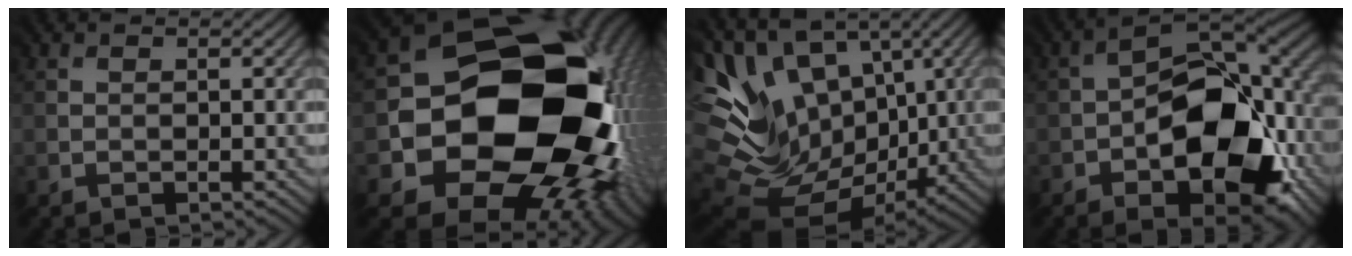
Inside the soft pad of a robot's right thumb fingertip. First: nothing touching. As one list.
[{"total": 20.2, "force": [-2.2, 15.9, 12.2], "torque": [-0.242, -0.058, -0.013]}, {"total": 17.8, "force": [2.3, 12.8, 12.2], "torque": [-0.261, -0.018, 0.076]}, {"total": 16.1, "force": [-4.0, 8.9, 12.9], "torque": [-0.200, -0.020, -0.062]}]